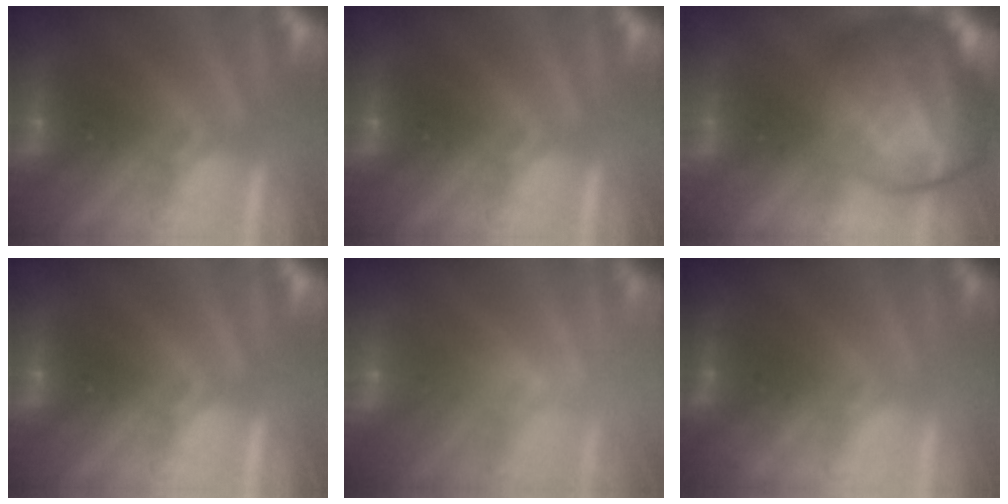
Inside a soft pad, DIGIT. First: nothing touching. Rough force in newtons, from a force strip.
{"total": 0.0}
{"total": 8.7}
{"total": 0.0}
{"total": 2.3}
{"total": 1.8}